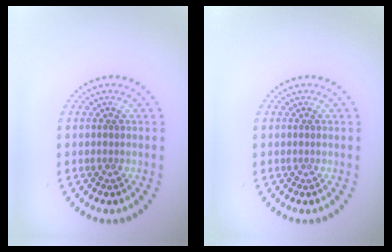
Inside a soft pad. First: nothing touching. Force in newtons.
{"total": 0.0}